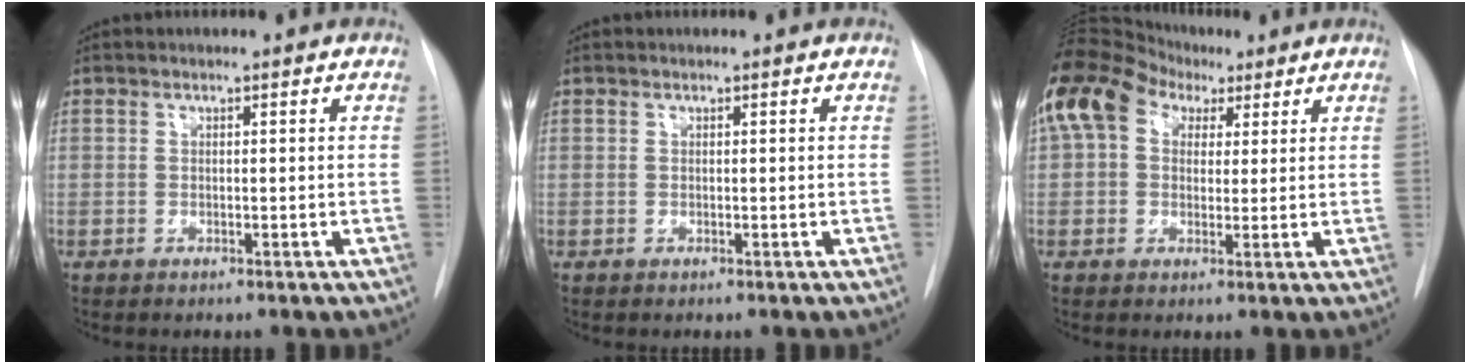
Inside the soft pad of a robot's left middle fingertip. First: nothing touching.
{"total": 0.0}
{"total": 11.7, "force": [5.7, 7.8, 6.6], "torque": [-0.141, 0.062, 0.103]}